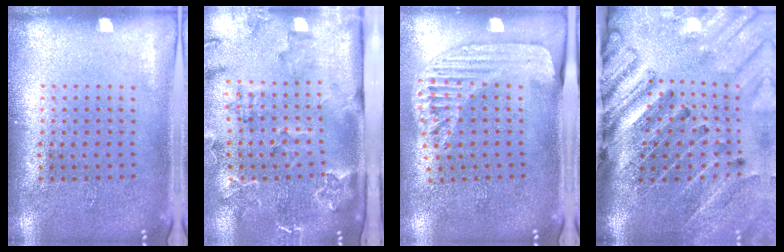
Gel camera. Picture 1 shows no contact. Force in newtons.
{"total": 2.3, "press": 2.3, "slide": 0.4}
{"total": 1.5, "press": 1.5, "slide": 0.3}
{"total": 4.6, "press": 3.4, "slide": 3.1}